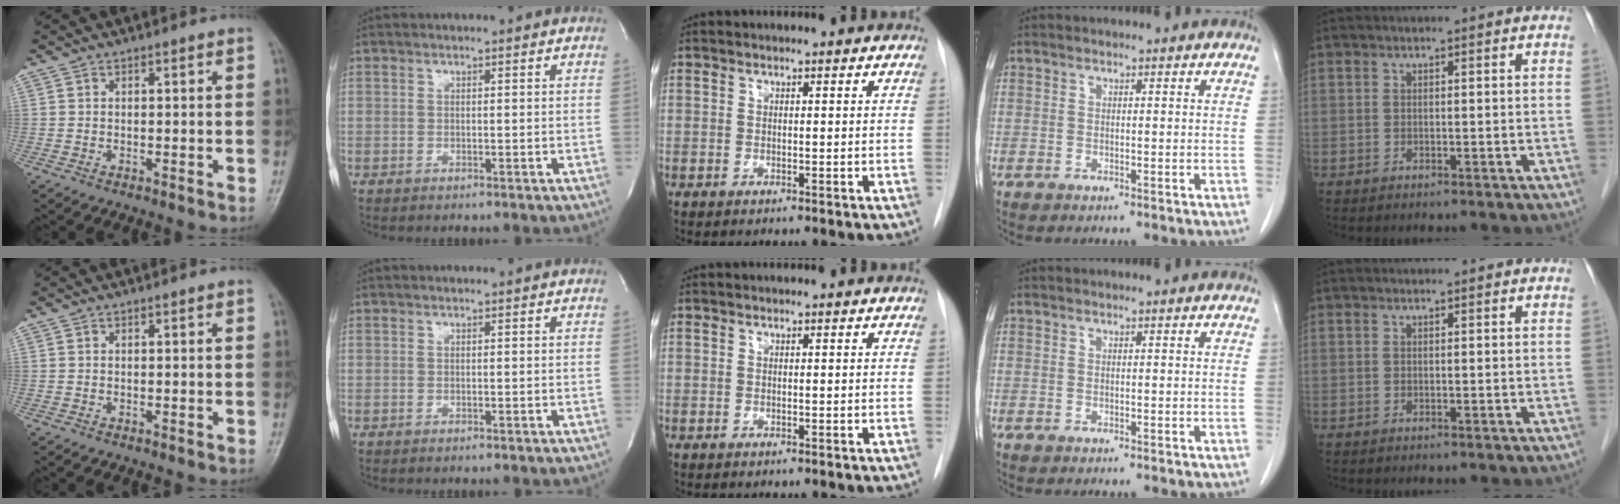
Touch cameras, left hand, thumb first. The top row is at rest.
{}